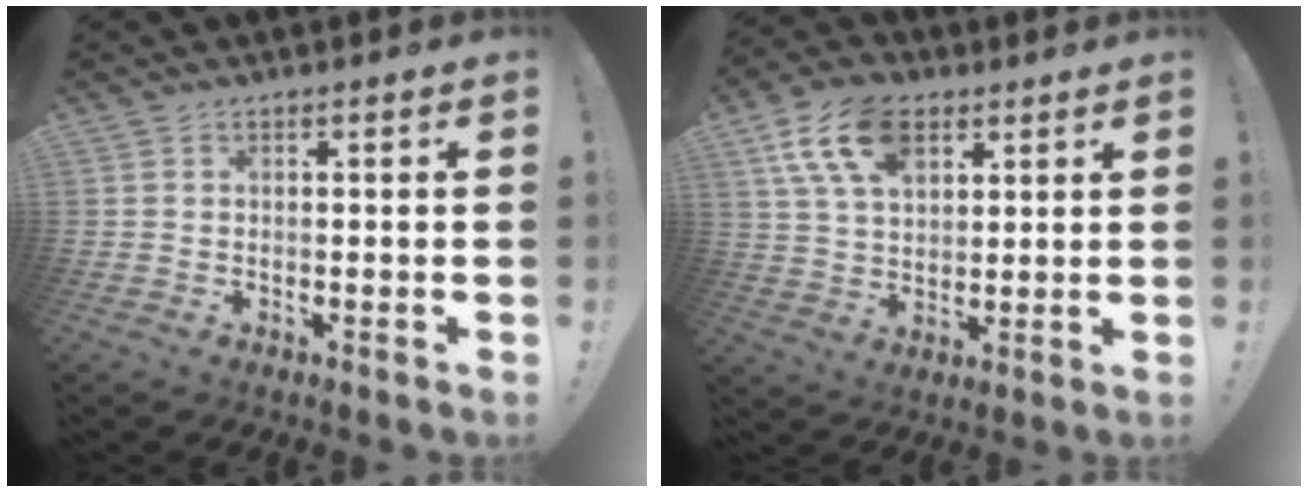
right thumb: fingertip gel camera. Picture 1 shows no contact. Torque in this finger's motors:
{"motor_torque": [0.21, 0.27, 0.10, 0.11, 0.10]}